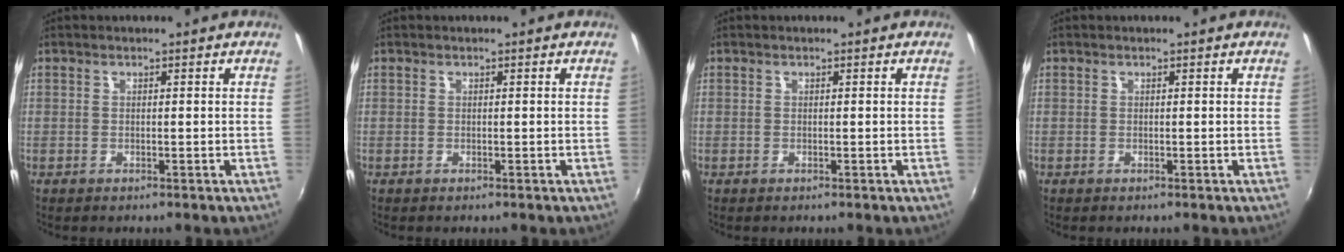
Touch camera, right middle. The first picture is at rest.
{"total": 0.0}
{"total": 0.0}
{"total": 0.0}